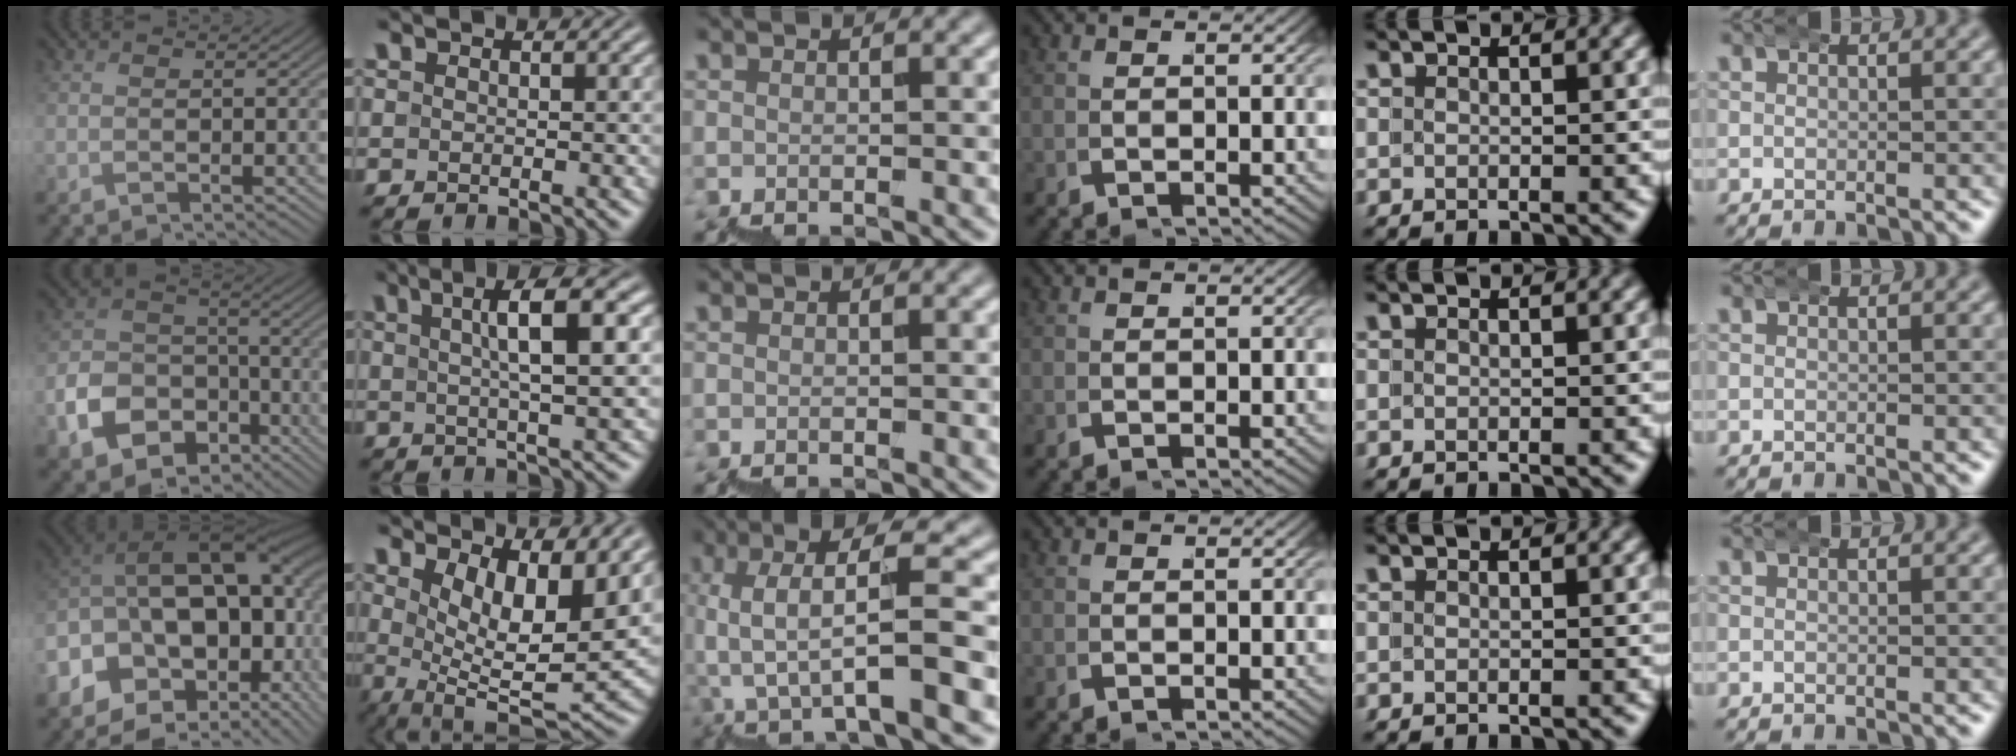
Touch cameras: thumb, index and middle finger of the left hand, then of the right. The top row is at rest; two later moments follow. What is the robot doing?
{"motion": "wrap", "object": "bubble wrap"}